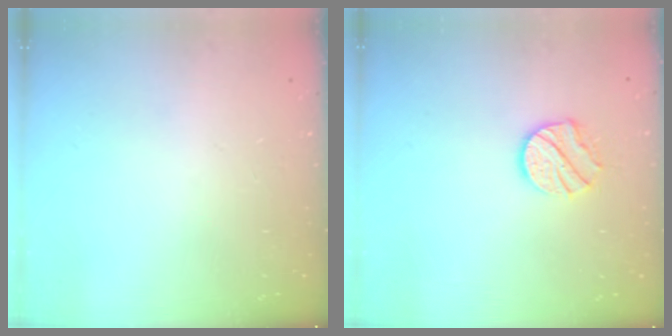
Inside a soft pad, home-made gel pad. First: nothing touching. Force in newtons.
{"total": 8.9, "press": 8.9, "slide": 0.4}